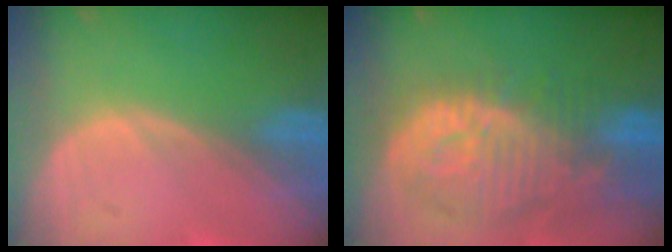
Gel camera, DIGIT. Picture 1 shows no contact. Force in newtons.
{"total": 12.2, "press": 11.0, "slide": 5.2}